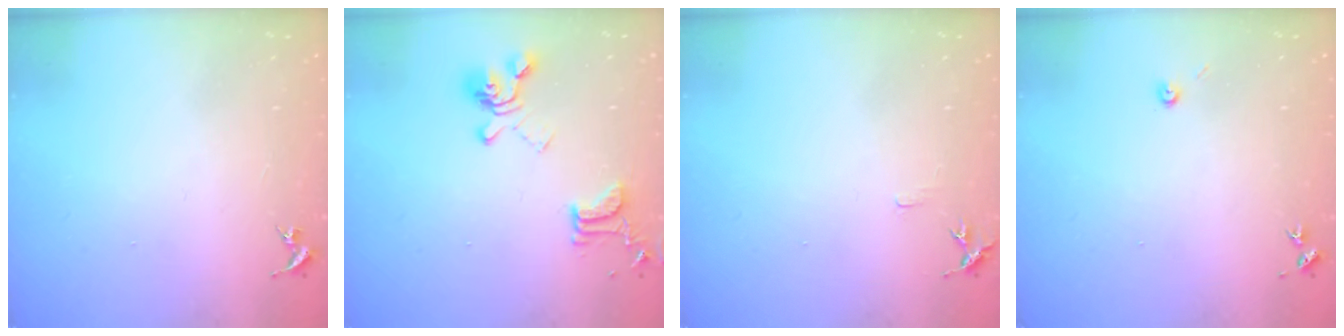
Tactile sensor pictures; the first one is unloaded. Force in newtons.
{"total": 16.2, "press": 16.2, "slide": 1.7}
{"total": 5.0, "press": 4.9, "slide": 0.5}
{"total": 3.1, "press": 3.1, "slide": 0.3}